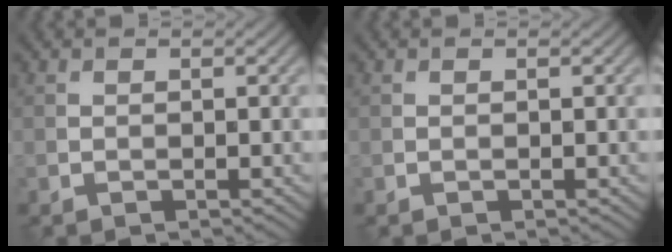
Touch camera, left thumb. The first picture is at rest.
{"total": 0.0}